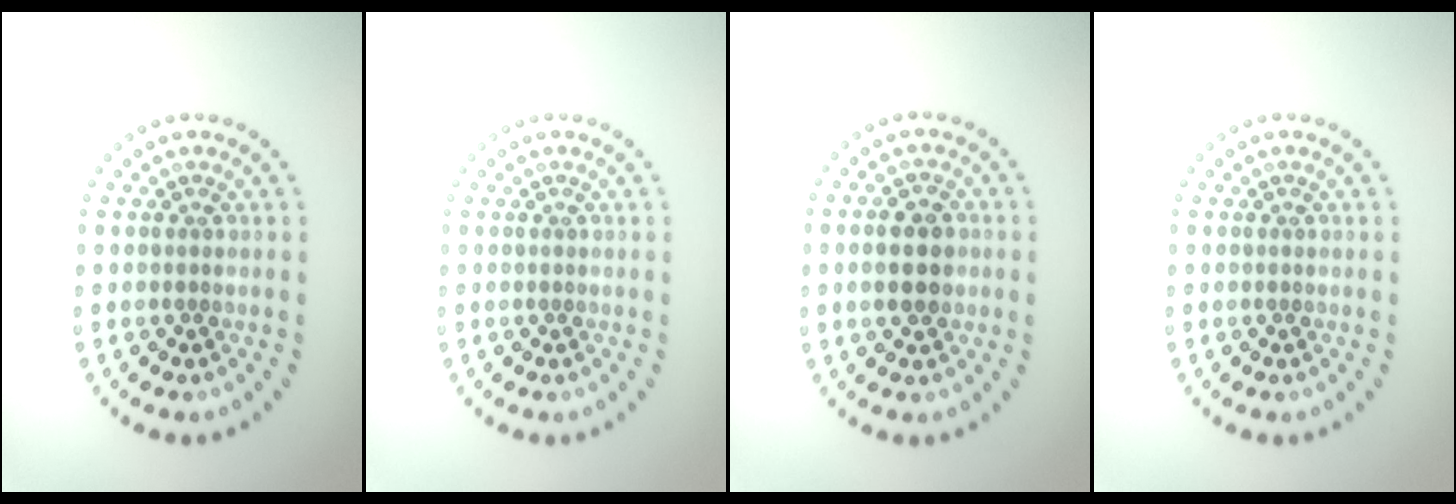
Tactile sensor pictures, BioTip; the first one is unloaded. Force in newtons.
{"total": 0.0}
{"total": 3.0, "press": 3.0, "slide": 0.2}
{"total": 0.0}